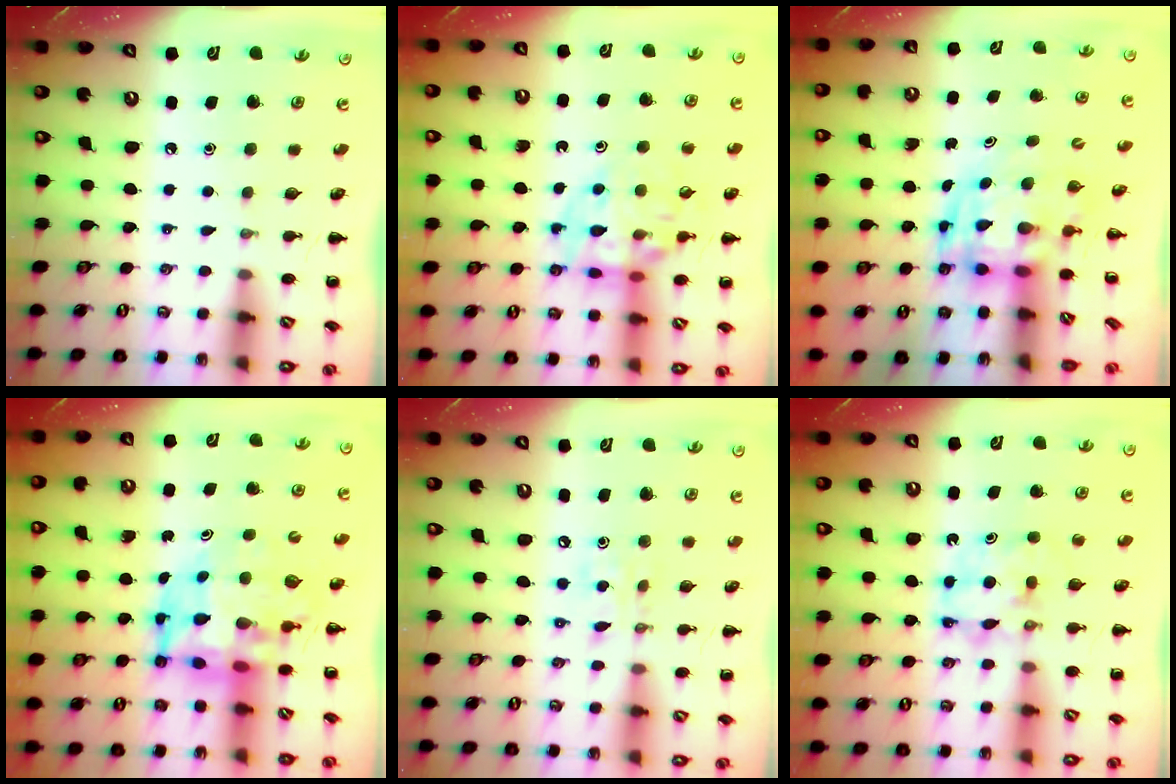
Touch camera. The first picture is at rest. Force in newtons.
{"total": 14.0, "press": 13.8, "slide": 2.4}
{"total": 3.1, "press": 3.0, "slide": 0.7}
{"total": 10.4, "press": 9.9, "slide": 3.1}
{"total": 5.9, "press": 5.8, "slide": 1.3}
{"total": 5.9, "press": 5.8, "slide": 0.8}